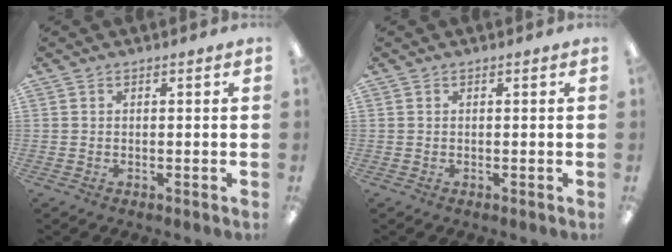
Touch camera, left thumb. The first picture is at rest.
{"total": 0.0}